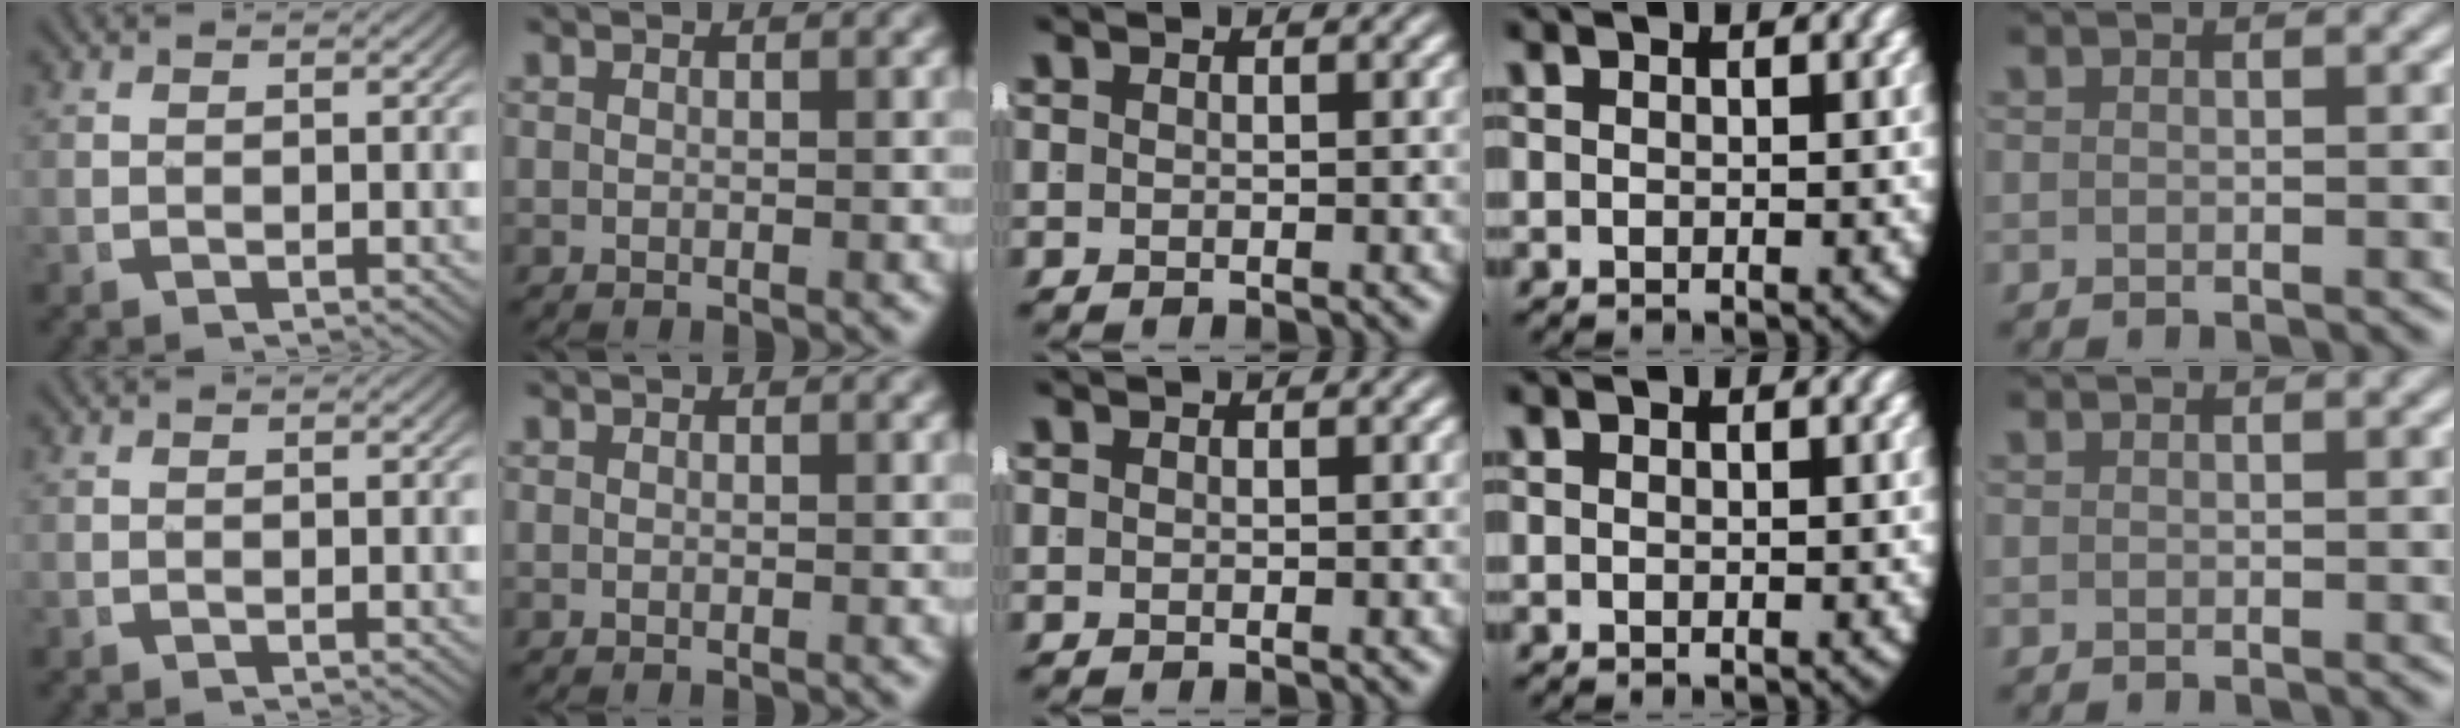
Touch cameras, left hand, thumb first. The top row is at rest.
{}